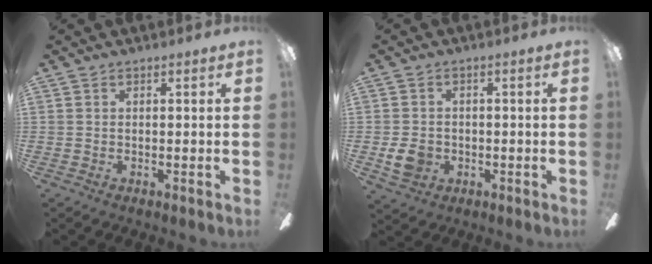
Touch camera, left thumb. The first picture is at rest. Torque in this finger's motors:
{"motor_torque": [-0.12, 0.13, 0.18, -0.08, 0.02]}